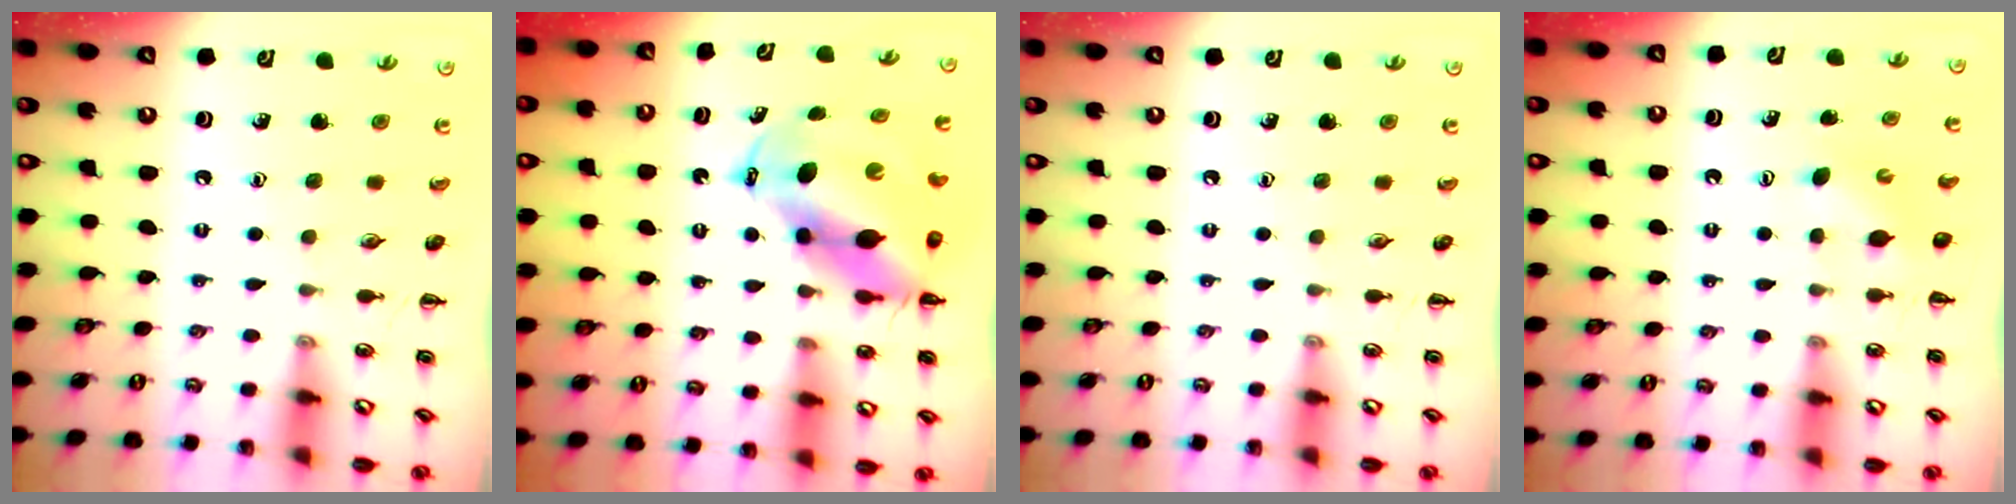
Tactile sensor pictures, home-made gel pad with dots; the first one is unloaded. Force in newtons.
{"total": 11.3, "press": 10.9, "slide": 3.2}
{"total": 0.0}
{"total": 3.3, "press": 3.2, "slide": 0.7}